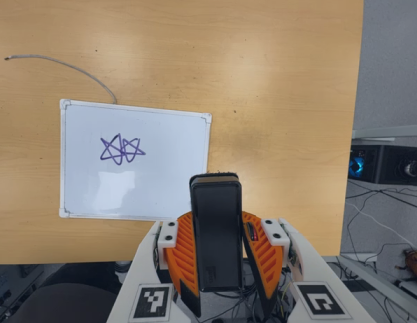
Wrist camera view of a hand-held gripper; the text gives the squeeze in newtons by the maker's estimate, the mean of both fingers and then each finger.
{"total": 6.4, "left": 5.6, "right": 7.1}